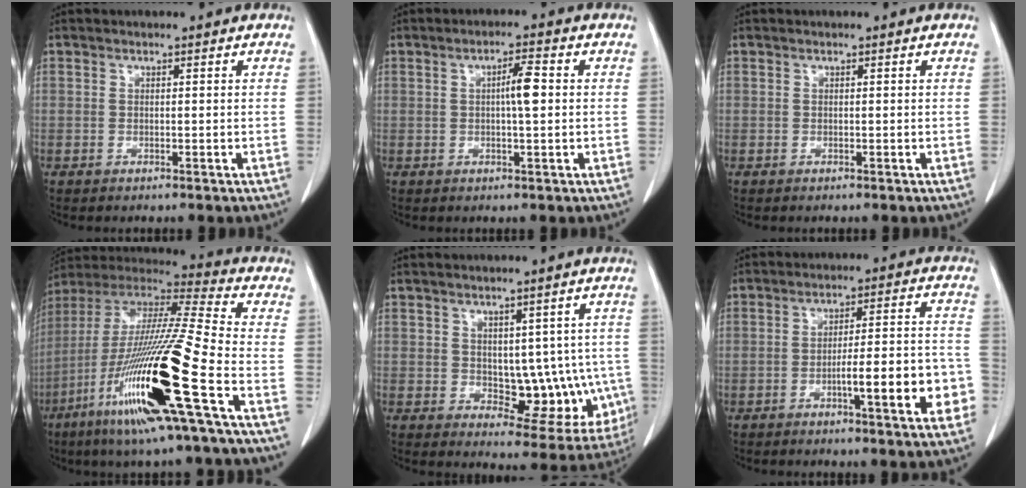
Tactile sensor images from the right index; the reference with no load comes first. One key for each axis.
{"total": 3.8, "fx": 0.3, "fy": 0.3, "fz": 3.8, "tx": -0.065, "ty": 0.003, "tz": 0.003}
{"total": 0.0}
{"total": 24.7, "fx": -9.2, "fy": 0.3, "fz": 22.9, "tx": -0.461, "ty": -0.044, "tz": -0.178}
{"total": 11.1, "fx": -0.6, "fy": 6.0, "fz": 9.3, "tx": -0.095, "ty": 0.009, "tz": 0.013}
{"total": 11.7, "fx": -4.0, "fy": 1.7, "fz": 10.9, "tx": -0.144, "ty": 0.019, "tz": -0.052}